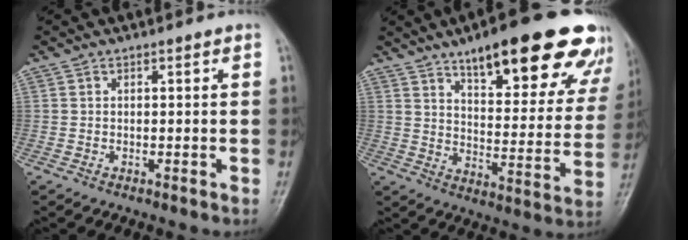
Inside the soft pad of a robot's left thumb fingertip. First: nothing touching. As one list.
[{"total": 25.2, "force": [16.0, 7.9, 17.8], "torque": [-0.195, -0.049, 0.223]}]